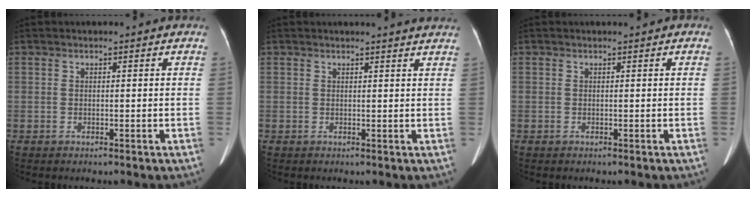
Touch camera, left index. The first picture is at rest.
{"total": 4.4, "force": [4.2, -0.4, 1.4], "torque": [-0.018, 0.001, 0.033]}
{"total": 0.0}